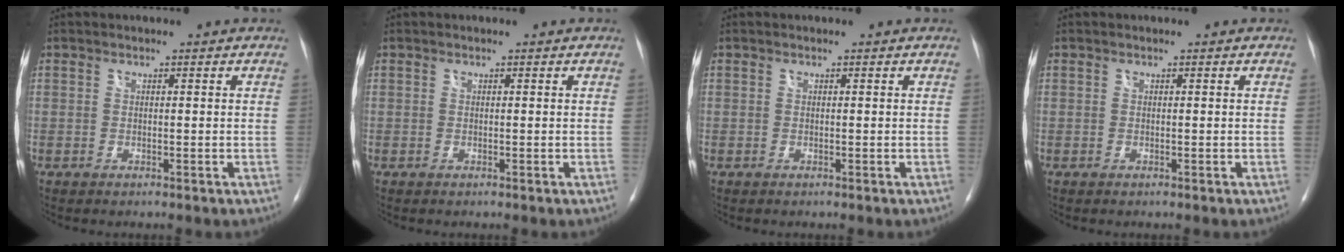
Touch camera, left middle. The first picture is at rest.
{"total": 0.0}
{"total": 0.0}
{"total": 0.0}